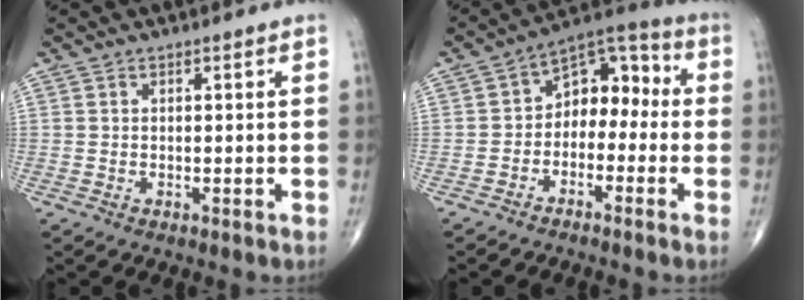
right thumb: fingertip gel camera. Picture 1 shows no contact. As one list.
[{"total": 9.7, "force": [-1.4, 6.8, 6.8], "torque": [-0.064, 0.052, -0.042]}]